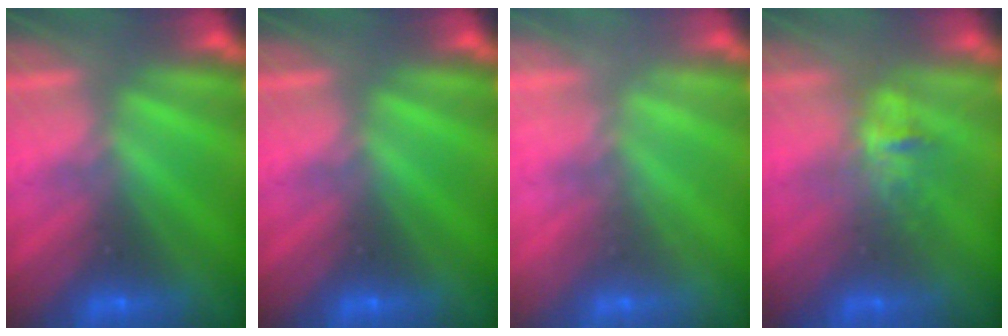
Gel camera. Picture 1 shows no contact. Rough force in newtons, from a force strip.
{"total": 0.0}
{"total": 2.2}
{"total": 2.8}